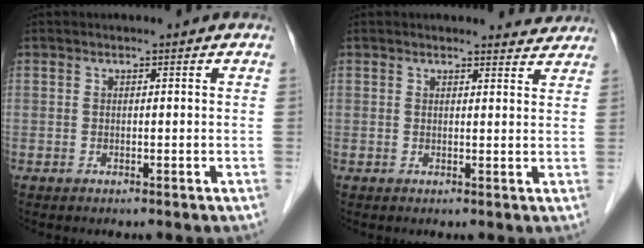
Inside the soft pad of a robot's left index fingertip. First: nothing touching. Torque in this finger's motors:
{"motor_torque": [0.31, -0.48, 0.10, -0.01]}